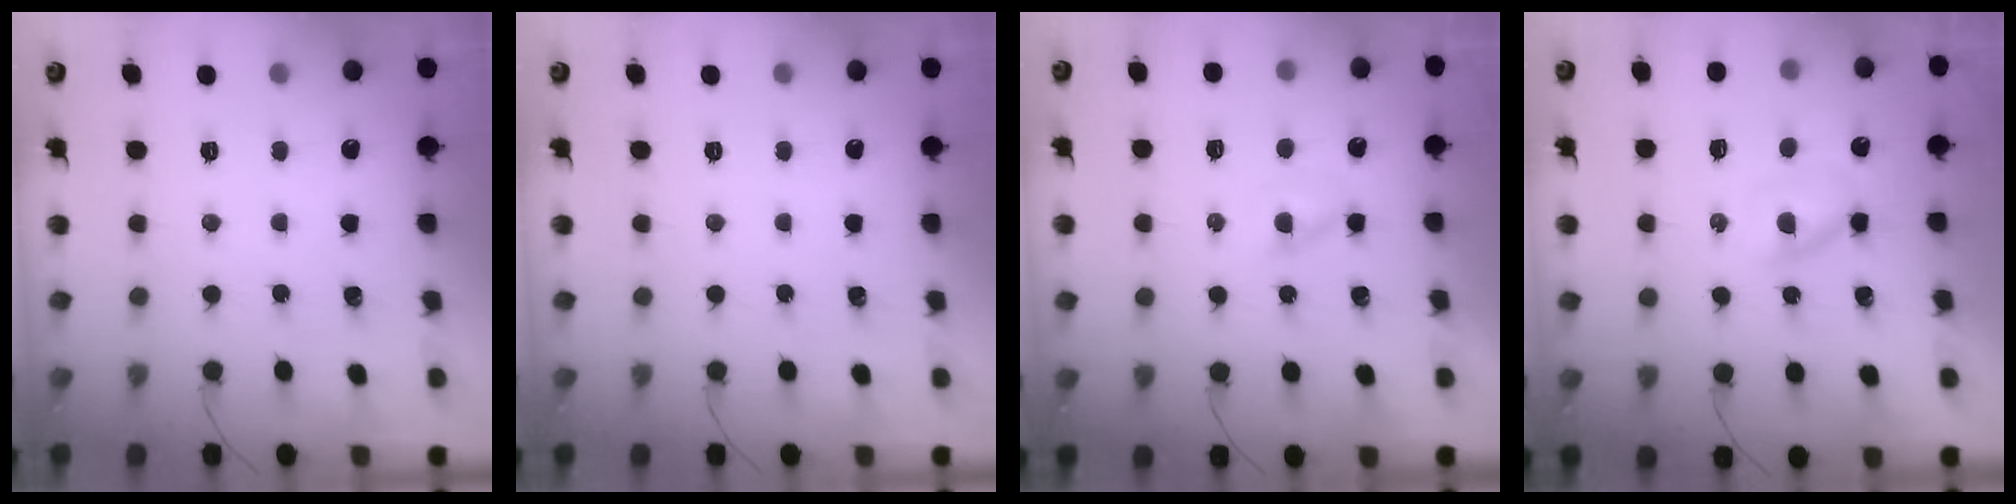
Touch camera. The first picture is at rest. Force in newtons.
{"total": 0.0}
{"total": 1.6, "press": 1.4, "slide": 0.8}
{"total": 3.0, "press": 2.7, "slide": 1.3}